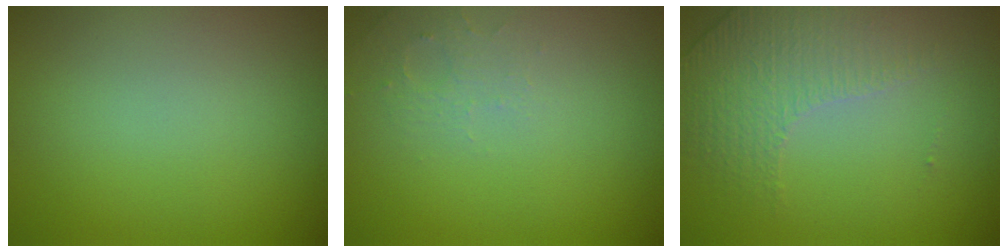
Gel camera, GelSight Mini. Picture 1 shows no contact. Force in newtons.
{"total": 1.6, "press": 1.5, "slide": 0.4}
{"total": 4.4, "press": 2.8, "slide": 3.4}